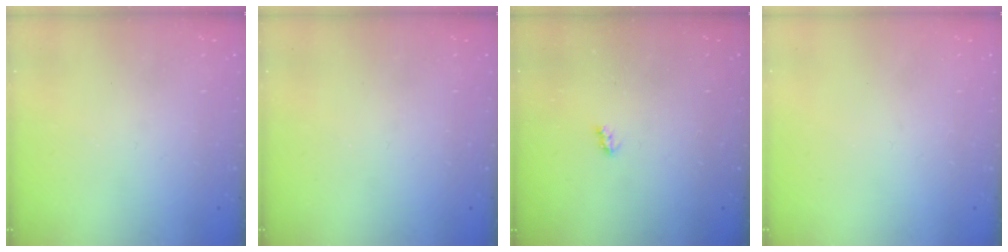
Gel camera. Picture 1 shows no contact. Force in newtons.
{"total": 0.0}
{"total": 2.6, "press": 2.6, "slide": 0.4}
{"total": 0.0}